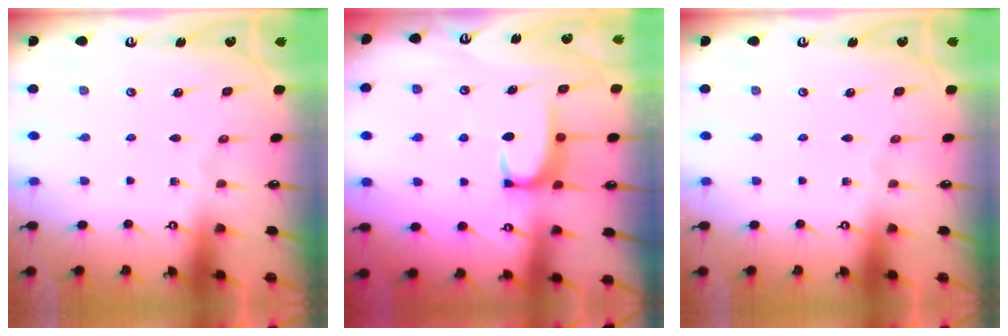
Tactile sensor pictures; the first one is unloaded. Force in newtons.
{"total": 3.9, "press": 3.8, "slide": 0.5}
{"total": 0.0}